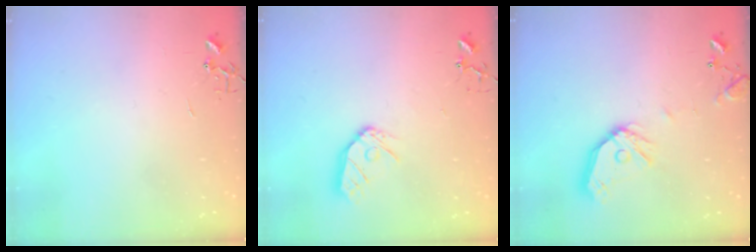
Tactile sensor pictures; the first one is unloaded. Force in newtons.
{"total": 10.7, "press": 10.6, "slide": 1.2}
{"total": 13.4, "press": 13.2, "slide": 2.1}